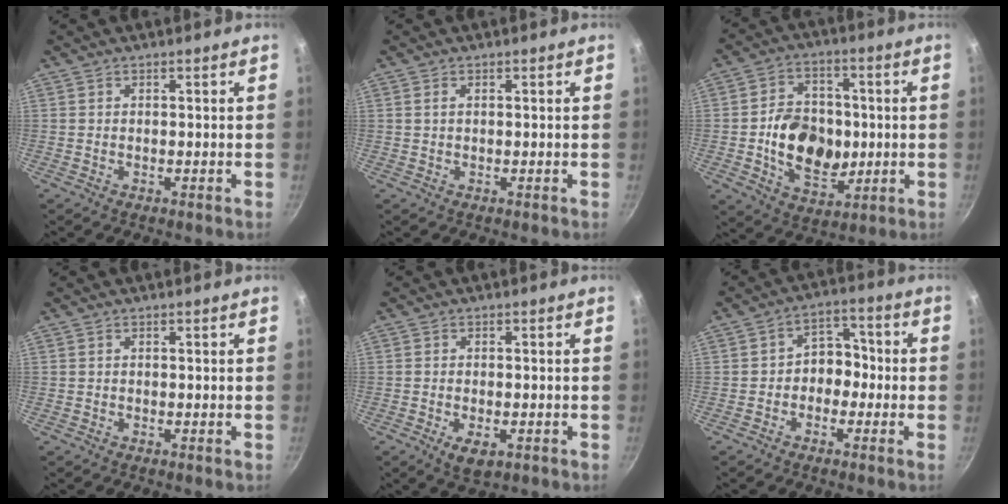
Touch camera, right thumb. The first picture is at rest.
{"total": 0.8, "force": [0.2, 0.4, 0.6], "torque": [-0.011, 0.001, 0.003]}
{"total": 14.5, "force": [-1.0, 10.6, 9.8], "torque": [-0.130, 0.006, -0.014]}
{"total": 0.0}
{"total": 4.4, "force": [-1.6, 2.2, 3.5], "torque": [-0.054, -0.004, -0.022]}
{"total": 6.3, "force": [-1.3, 5.0, 3.7], "torque": [-0.003, 0.031, -0.033]}